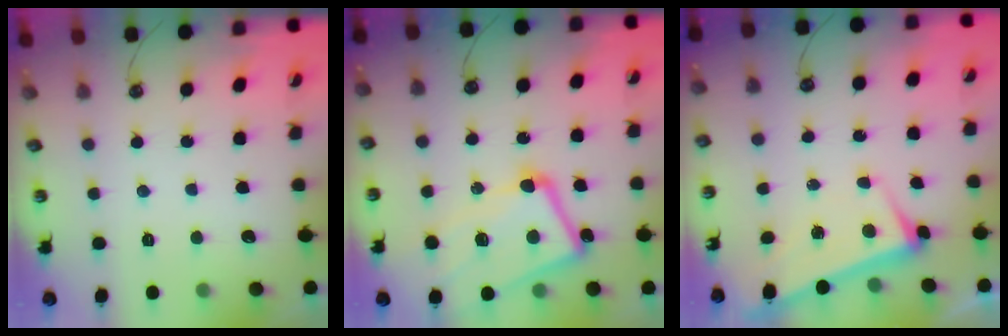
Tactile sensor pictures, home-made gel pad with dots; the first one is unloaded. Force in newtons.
{"total": 10.2, "press": 10.1, "slide": 1.5}
{"total": 3.4, "press": 3.3, "slide": 1.1}